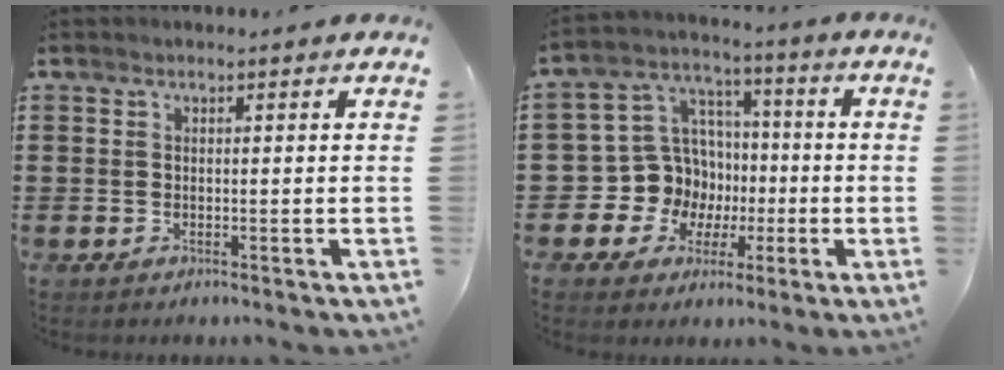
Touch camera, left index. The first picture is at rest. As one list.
[{"total": 10.3, "force": [-1.1, 10.1, 1.9], "torque": [-0.101, -0.003, -0.011]}]